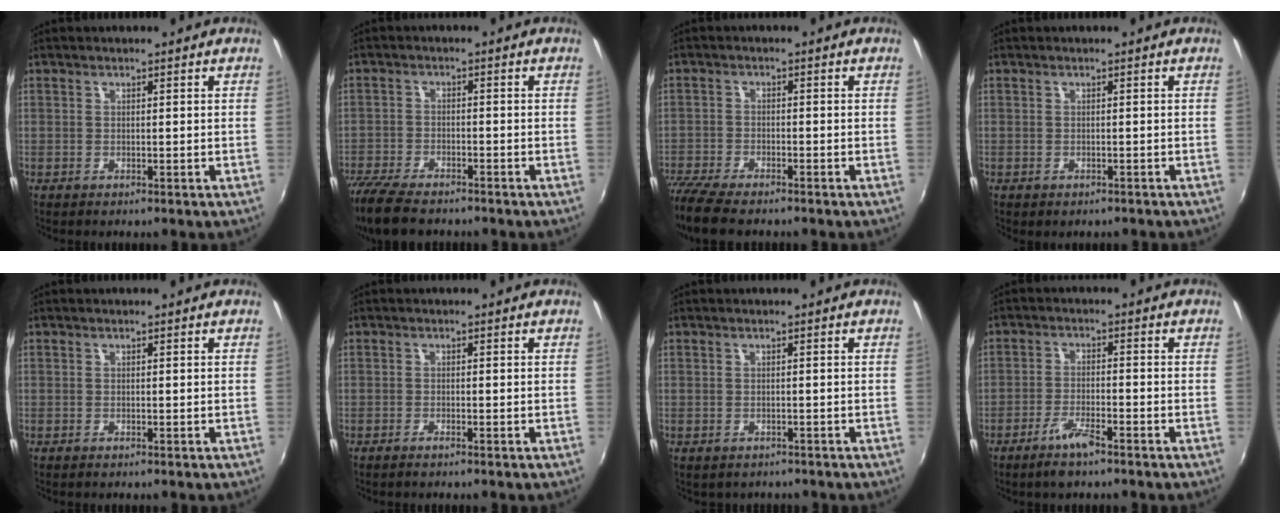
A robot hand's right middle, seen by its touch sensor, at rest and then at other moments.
{"total": 11.8, "force": [-9.9, 3.3, 5.5], "torque": [-0.143, -0.036, -0.179]}
{"total": 9.3, "force": [-8.0, 1.9, 4.5], "torque": [-0.121, -0.038, -0.147]}
{"total": 1.1, "force": [-0.8, 0.7, 0.4], "torque": [-0.010, -0.005, -0.009]}
{"total": 0.0}
{"total": 1.1, "force": [-0.9, 0.0, 0.6], "torque": [-0.016, -0.002, -0.020]}
{"total": 1.3, "force": [-0.8, 1.0, 0.2], "torque": [-0.009, -0.003, -0.008]}
{"total": 5.3, "force": [-3.8, 1.1, 3.6], "torque": [-0.085, -0.006, -0.071]}